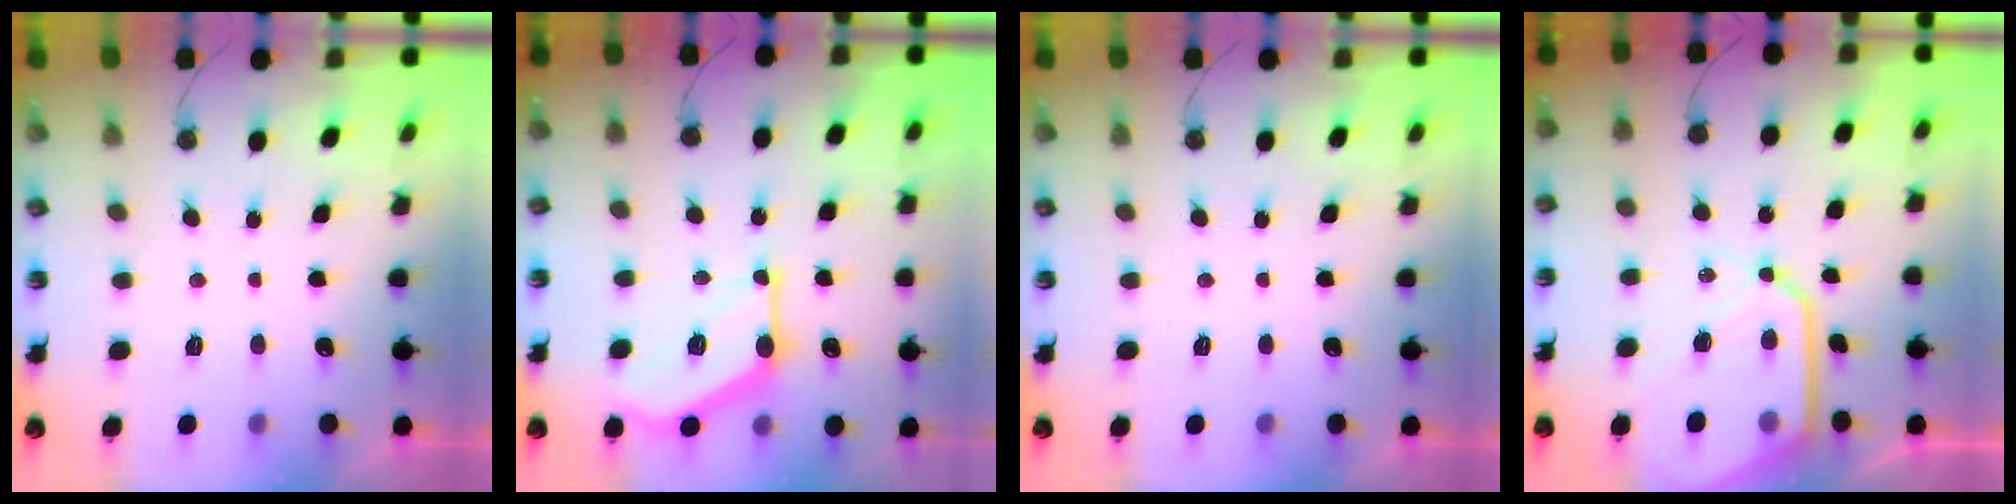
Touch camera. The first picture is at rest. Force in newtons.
{"total": 14.6, "press": 14.5, "slide": 1.6}
{"total": 0.0}
{"total": 17.9, "press": 17.8, "slide": 1.8}